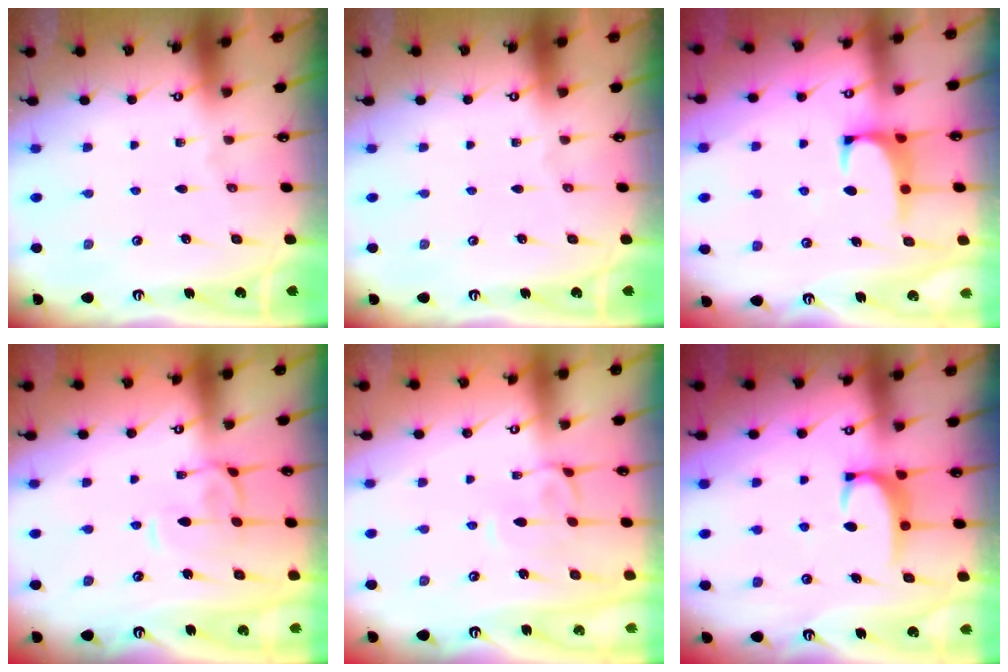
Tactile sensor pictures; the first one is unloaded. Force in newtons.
{"total": 0.0}
{"total": 1.3, "press": 1.1, "slide": 0.8}
{"total": 1.0, "press": 0.6, "slide": 0.7}
{"total": 2.1, "press": 1.9, "slide": 0.7}
{"total": 3.4, "press": 3.4, "slide": 0.4}